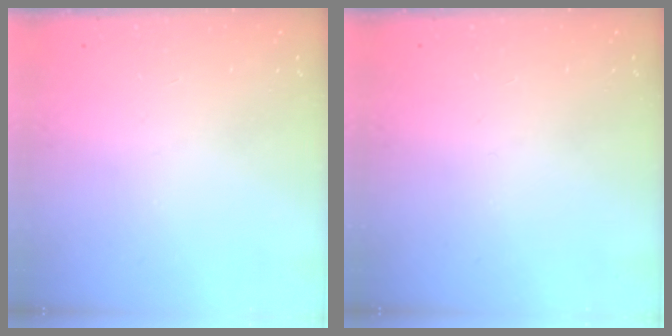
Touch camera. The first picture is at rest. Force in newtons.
{"total": 0.0}